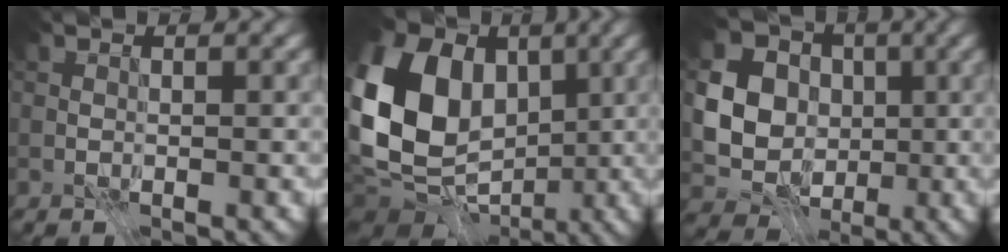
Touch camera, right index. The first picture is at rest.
{"total": 16.0, "force": [0.1, 11.9, 10.8], "torque": [-0.230, 0.017, -0.005]}
{"total": 8.7, "force": [-0.5, 7.5, 4.4], "torque": [-0.074, -0.019, -0.020]}